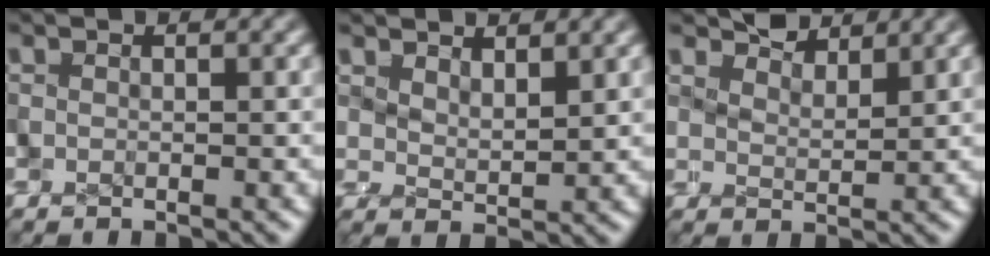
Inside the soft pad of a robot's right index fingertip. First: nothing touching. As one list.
[{"total": 2.7, "force": [2.4, 0.4, 1.2], "torque": [-0.023, -0.005, 0.044]}, {"total": 3.8, "force": [3.2, 1.2, 1.7], "torque": [-0.021, 0.004, 0.051]}]